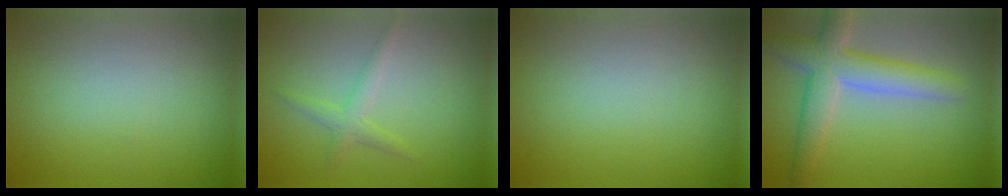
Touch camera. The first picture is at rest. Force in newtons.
{"total": 1.7, "press": 1.7, "slide": 0.1}
{"total": 0.0}
{"total": 5.5, "press": 5.5, "slide": 0.3}